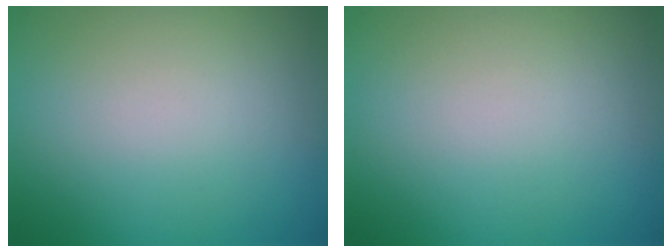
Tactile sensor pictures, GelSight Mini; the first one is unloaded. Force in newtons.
{"total": 0.0}